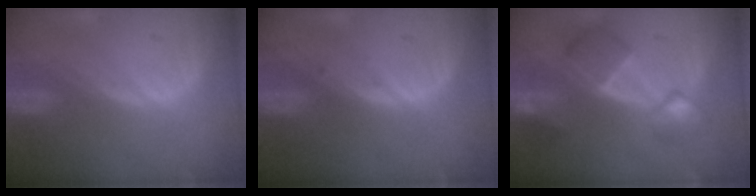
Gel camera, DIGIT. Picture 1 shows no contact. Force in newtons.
{"total": 0.7, "press": 0.4, "slide": 0.5}
{"total": 7.1, "press": 6.9, "slide": 1.9}